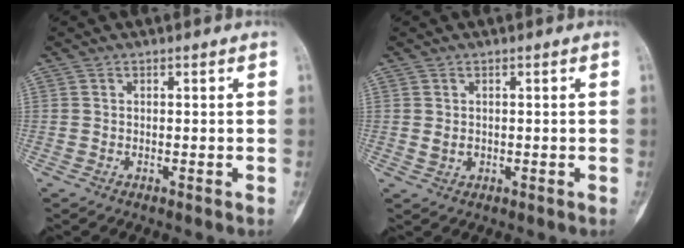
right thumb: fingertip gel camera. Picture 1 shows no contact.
{"total": 1.6, "force": [0.1, 1.3, 0.9], "torque": [-0.013, -0.002, 0.007]}